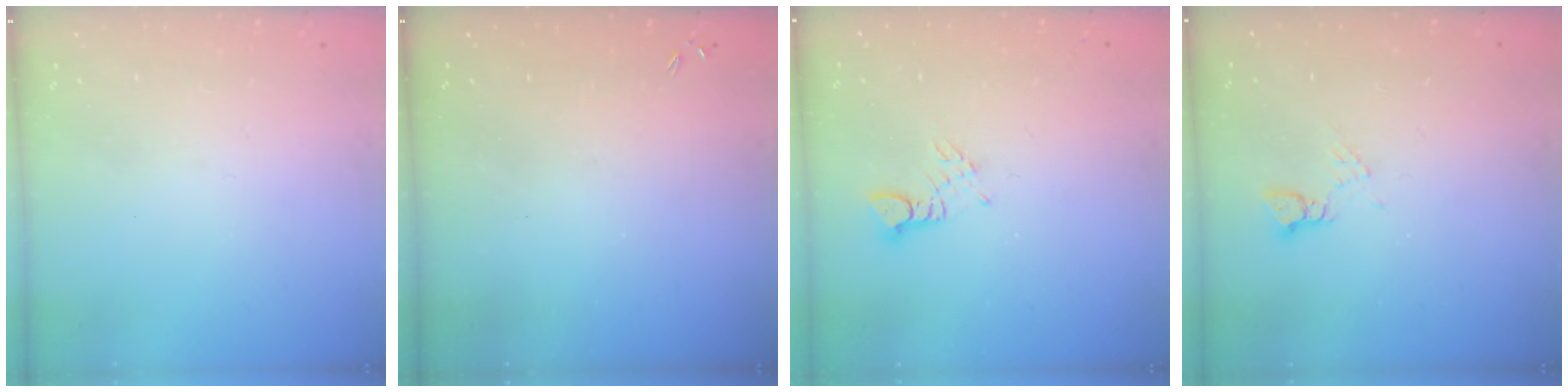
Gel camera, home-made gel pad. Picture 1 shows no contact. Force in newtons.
{"total": 0.0}
{"total": 2.9, "press": 2.9, "slide": 0.1}
{"total": 2.5, "press": 2.5, "slide": 0.3}